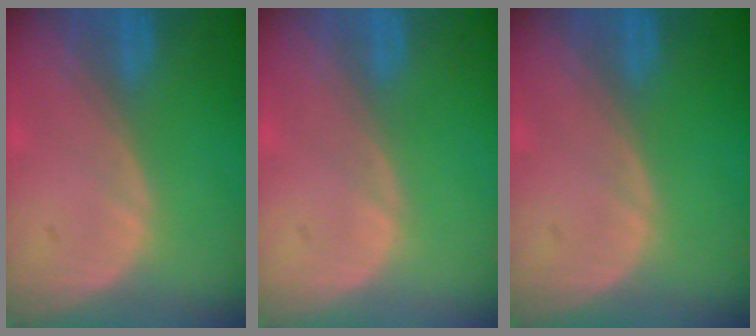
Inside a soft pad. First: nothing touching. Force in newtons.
{"total": 0.0}
{"total": 0.0}